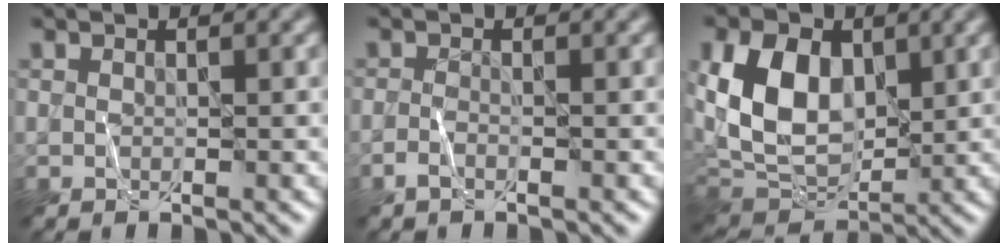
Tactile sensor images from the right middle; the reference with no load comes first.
{"total": 1.1, "force": [-0.7, 0.4, 0.7], "torque": [-0.016, 0.003, -0.015]}
{"total": 9.2, "force": [1.7, 6.2, 6.6], "torque": [-0.147, -0.003, 0.027]}